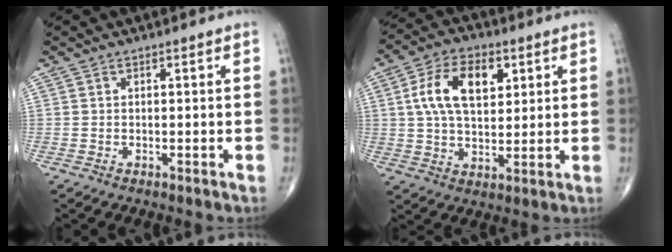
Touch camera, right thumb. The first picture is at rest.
{"total": 12.4, "force": [3.6, 7.1, 9.6], "torque": [-0.154, 0.000, 0.060]}